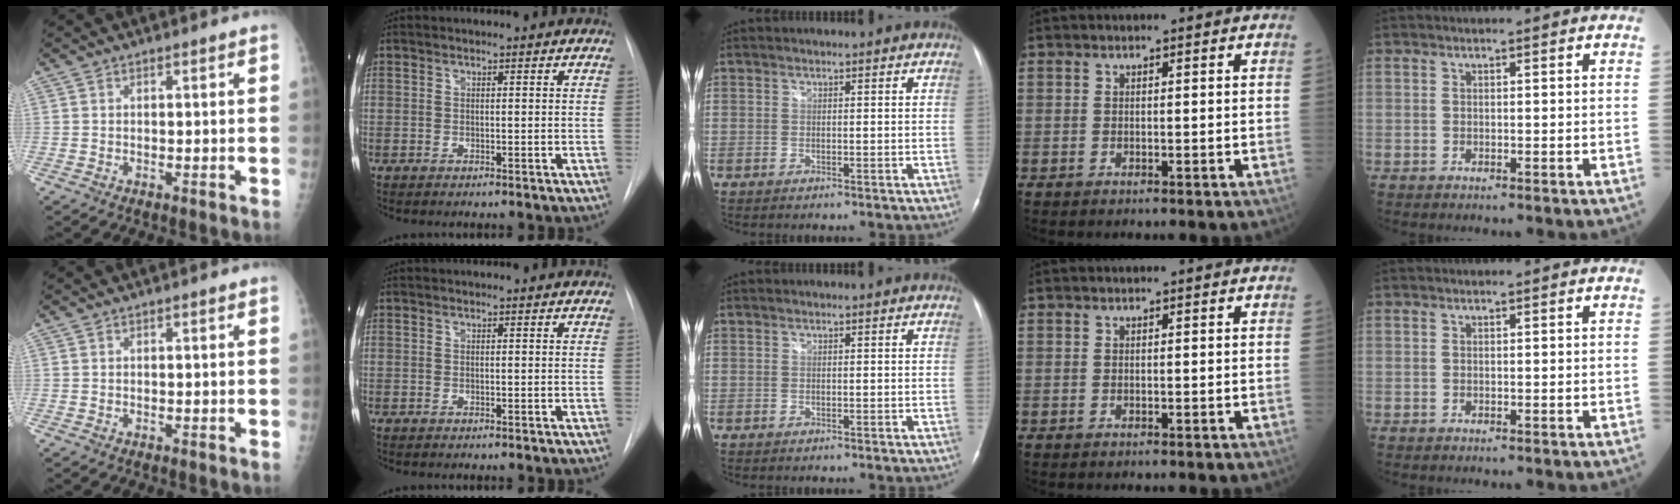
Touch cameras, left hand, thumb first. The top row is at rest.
{}